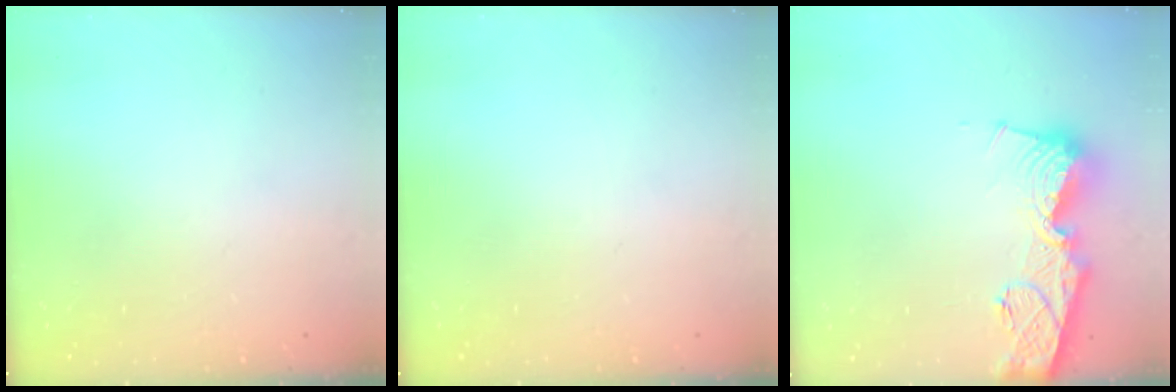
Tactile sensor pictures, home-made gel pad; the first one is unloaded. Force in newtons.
{"total": 0.0}
{"total": 16.1, "press": 16.0, "slide": 1.6}